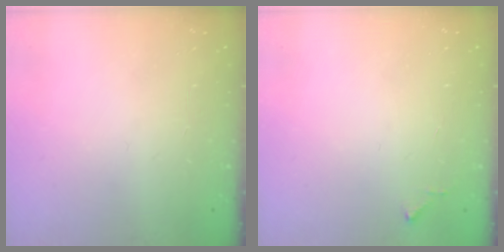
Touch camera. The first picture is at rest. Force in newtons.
{"total": 3.4, "press": 3.4, "slide": 0.4}